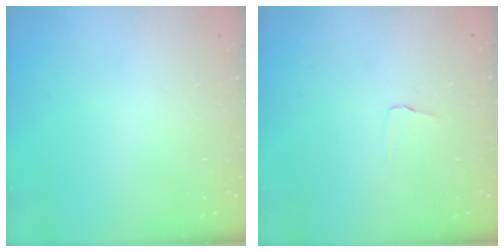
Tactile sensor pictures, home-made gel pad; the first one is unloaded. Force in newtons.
{"total": 2.9, "press": 2.8, "slide": 0.3}